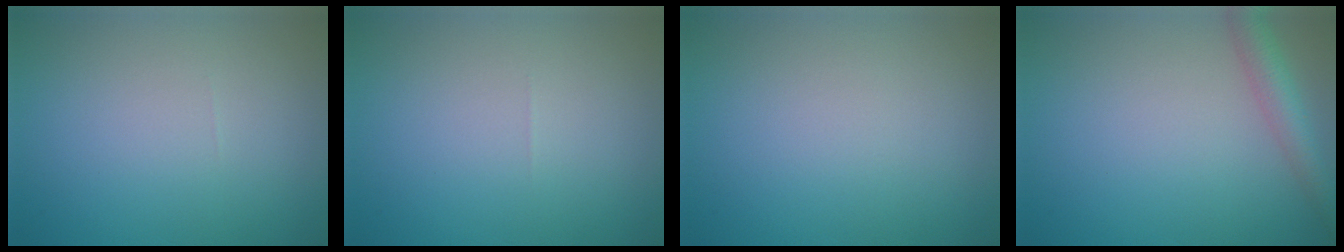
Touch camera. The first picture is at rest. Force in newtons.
{"total": 0.0}
{"total": 0.0}
{"total": 3.2, "press": 3.2, "slide": 0.1}